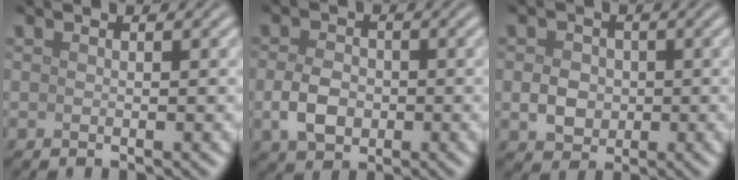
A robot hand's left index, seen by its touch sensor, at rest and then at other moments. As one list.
[{"total": 3.5, "force": [-0.8, 2.6, 2.3], "torque": [-0.047, -0.002, -0.018]}, {"total": 2.9, "force": [-0.3, 2.4, 1.5], "torque": [-0.026, -0.001, -0.009]}]